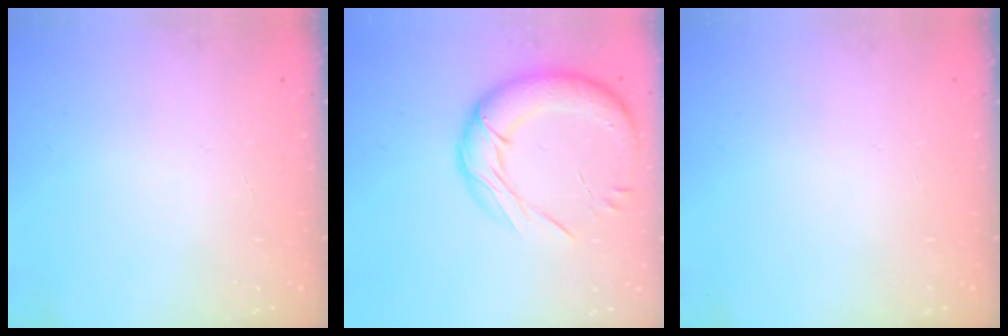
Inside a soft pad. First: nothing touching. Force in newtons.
{"total": 17.1, "press": 16.7, "slide": 3.5}
{"total": 0.0}